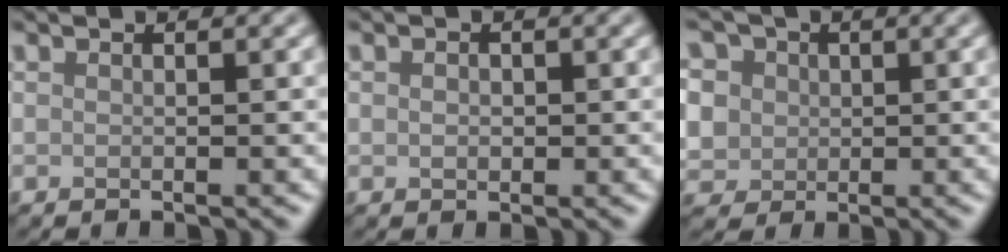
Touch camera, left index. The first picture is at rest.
{"total": 0.8, "force": [0.0, 0.7, 0.5], "torque": [-0.010, -0.001, 0.000]}
{"total": 8.7, "force": [3.0, 7.1, 4.0], "torque": [-0.076, 0.026, 0.027]}